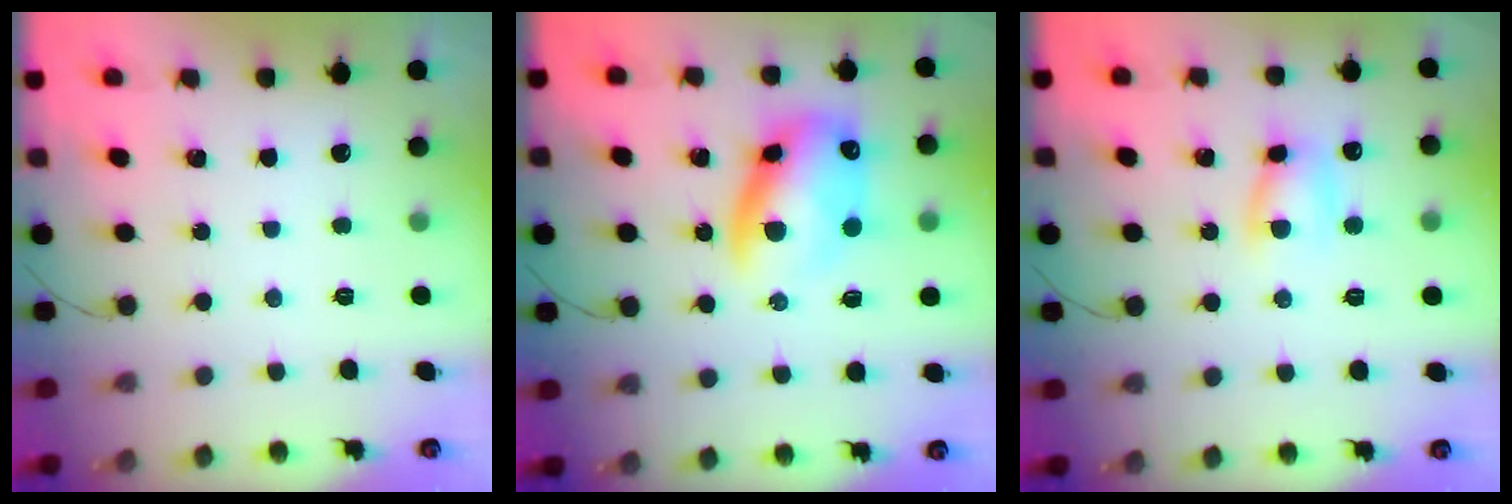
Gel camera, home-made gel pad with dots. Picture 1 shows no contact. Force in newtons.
{"total": 13.9, "press": 13.5, "slide": 3.1}
{"total": 6.7, "press": 6.7, "slide": 0.6}